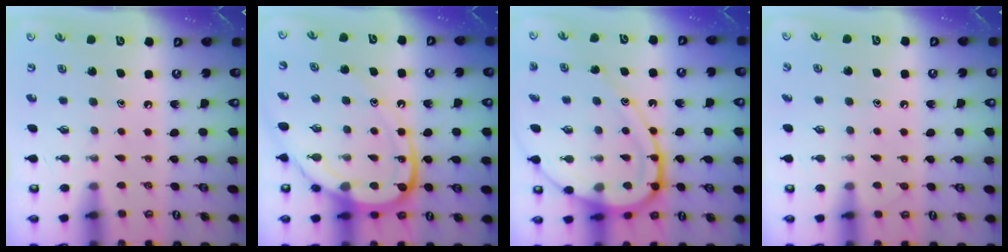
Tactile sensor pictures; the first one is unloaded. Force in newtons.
{"total": 16.3, "press": 16.2, "slide": 1.8}
{"total": 17.3, "press": 17.2, "slide": 1.7}
{"total": 4.6, "press": 4.6, "slide": 0.5}